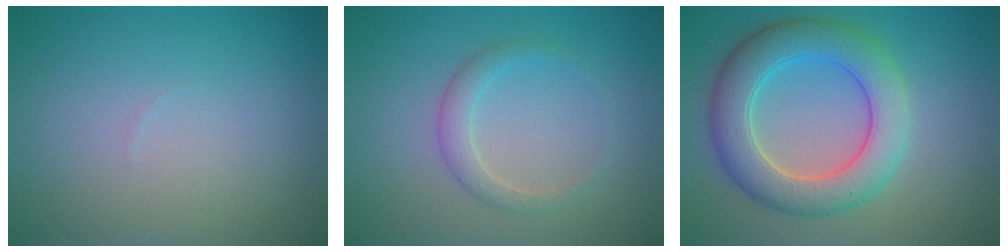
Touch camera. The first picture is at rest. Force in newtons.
{"total": 1.9, "press": 1.9, "slide": 0.1}
{"total": 6.8, "press": 6.8, "slide": 0.1}